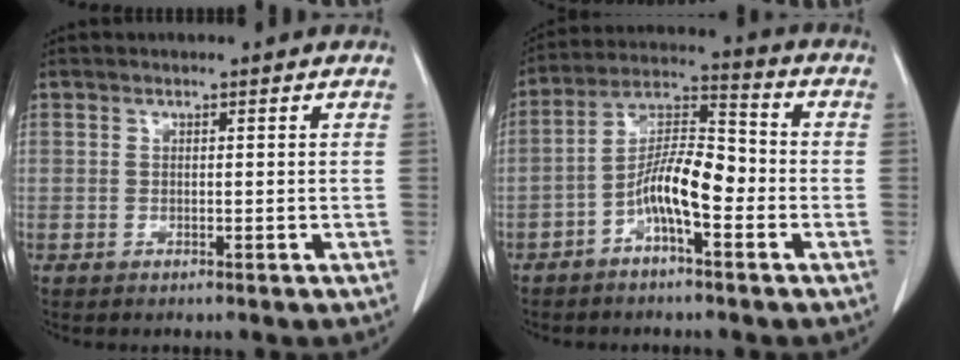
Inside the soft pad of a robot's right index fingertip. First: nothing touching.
{"total": 9.4, "force": [-3.5, 2.4, 8.4], "torque": [-0.162, 0.024, -0.063]}